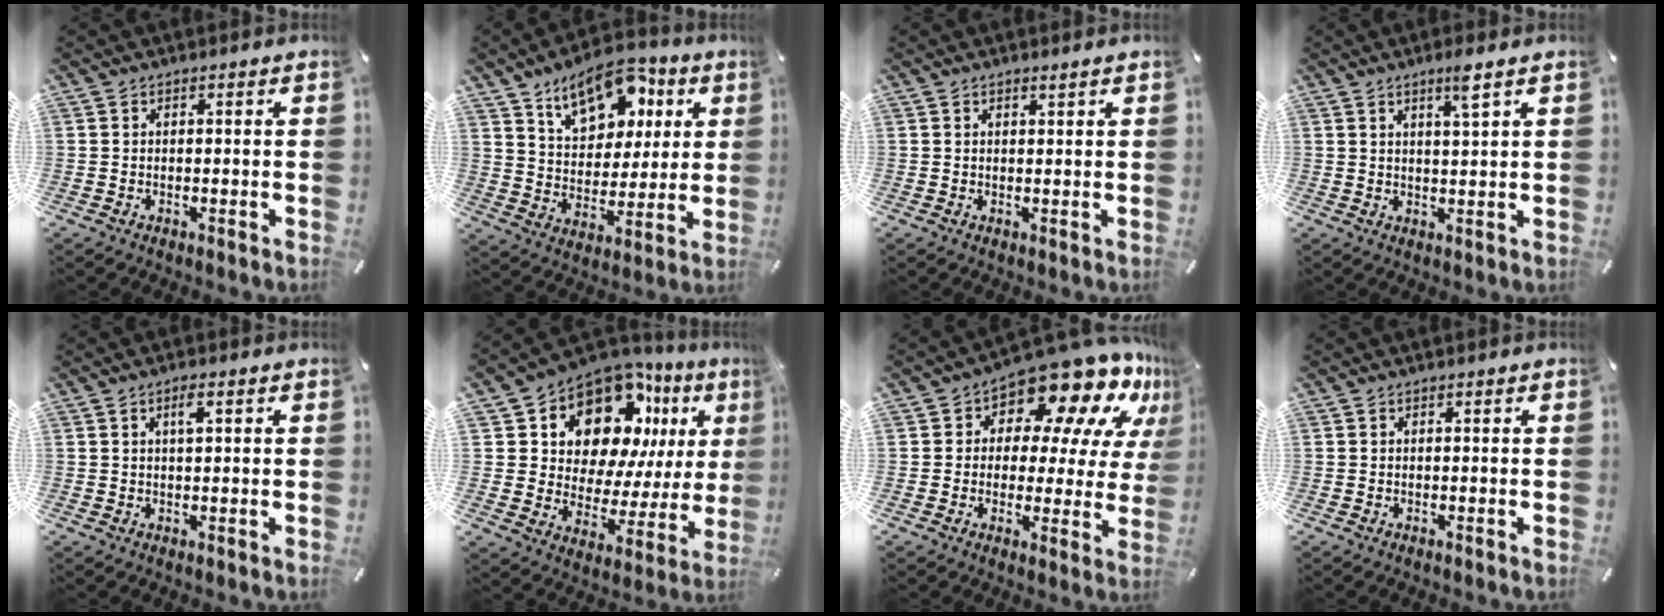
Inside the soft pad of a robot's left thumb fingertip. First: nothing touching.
{"total": 14.8, "force": [8.8, 9.3, 7.3], "torque": [-0.124, -0.038, 0.161]}
{"total": 0.7, "force": [0.7, 0.0, 0.0], "torque": [-0.001, -0.001, 0.013]}
{"total": 4.0, "force": [2.8, 0.0, 2.9], "torque": [-0.056, -0.007, 0.045]}
{"total": 1.9, "force": [0.9, 0.4, 1.6], "torque": [-0.035, 0.003, 0.013]}
{"total": 14.6, "force": [9.5, 9.2, 6.2], "torque": [-0.102, -0.080, 0.170]}
{"total": 14.6, "force": [10.9, 6.4, 7.3], "torque": [-0.107, -0.099, 0.182]}
{"total": 0.0}